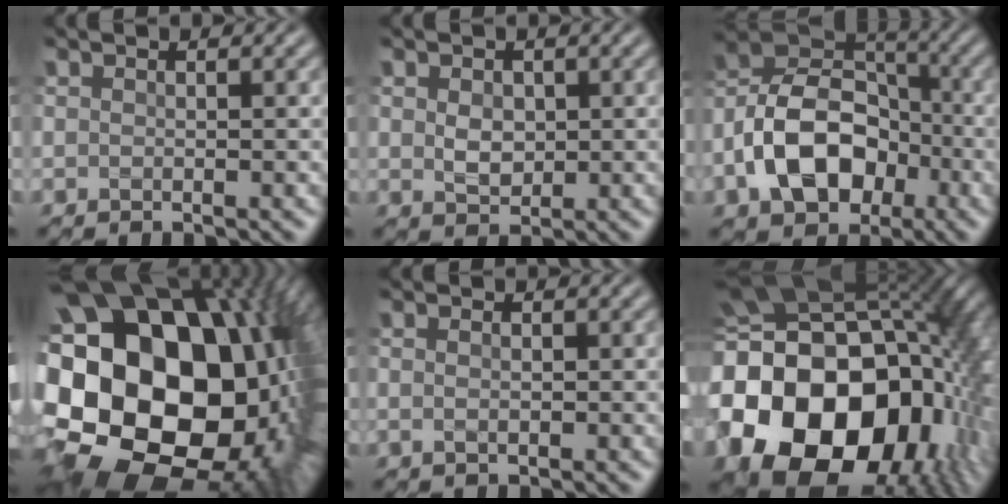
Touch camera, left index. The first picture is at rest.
{"total": 2.3, "force": [0.4, 1.6, 1.5], "torque": [-0.028, -0.002, 0.007]}
{"total": 10.4, "force": [-3.5, 7.0, 6.9], "torque": [-0.134, 0.009, -0.072]}
{"total": 23.4, "force": [-0.2, 17.0, 16.1], "torque": [-0.284, -0.048, -0.013]}
{"total": 1.3, "force": [-0.1, 0.6, 1.1], "torque": [-0.018, 0.003, -0.002]}
{"total": 20.1, "force": [-4.9, 14.1, 13.4], "torque": [-0.275, -0.017, -0.075]}